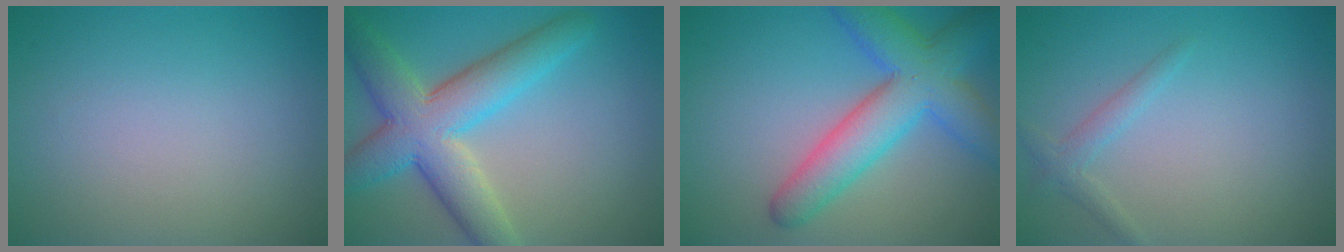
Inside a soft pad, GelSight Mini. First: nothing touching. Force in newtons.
{"total": 8.2, "press": 8.2, "slide": 0.4}
{"total": 7.5, "press": 7.5, "slide": 0.2}
{"total": 1.5, "press": 1.5, "slide": 0.1}